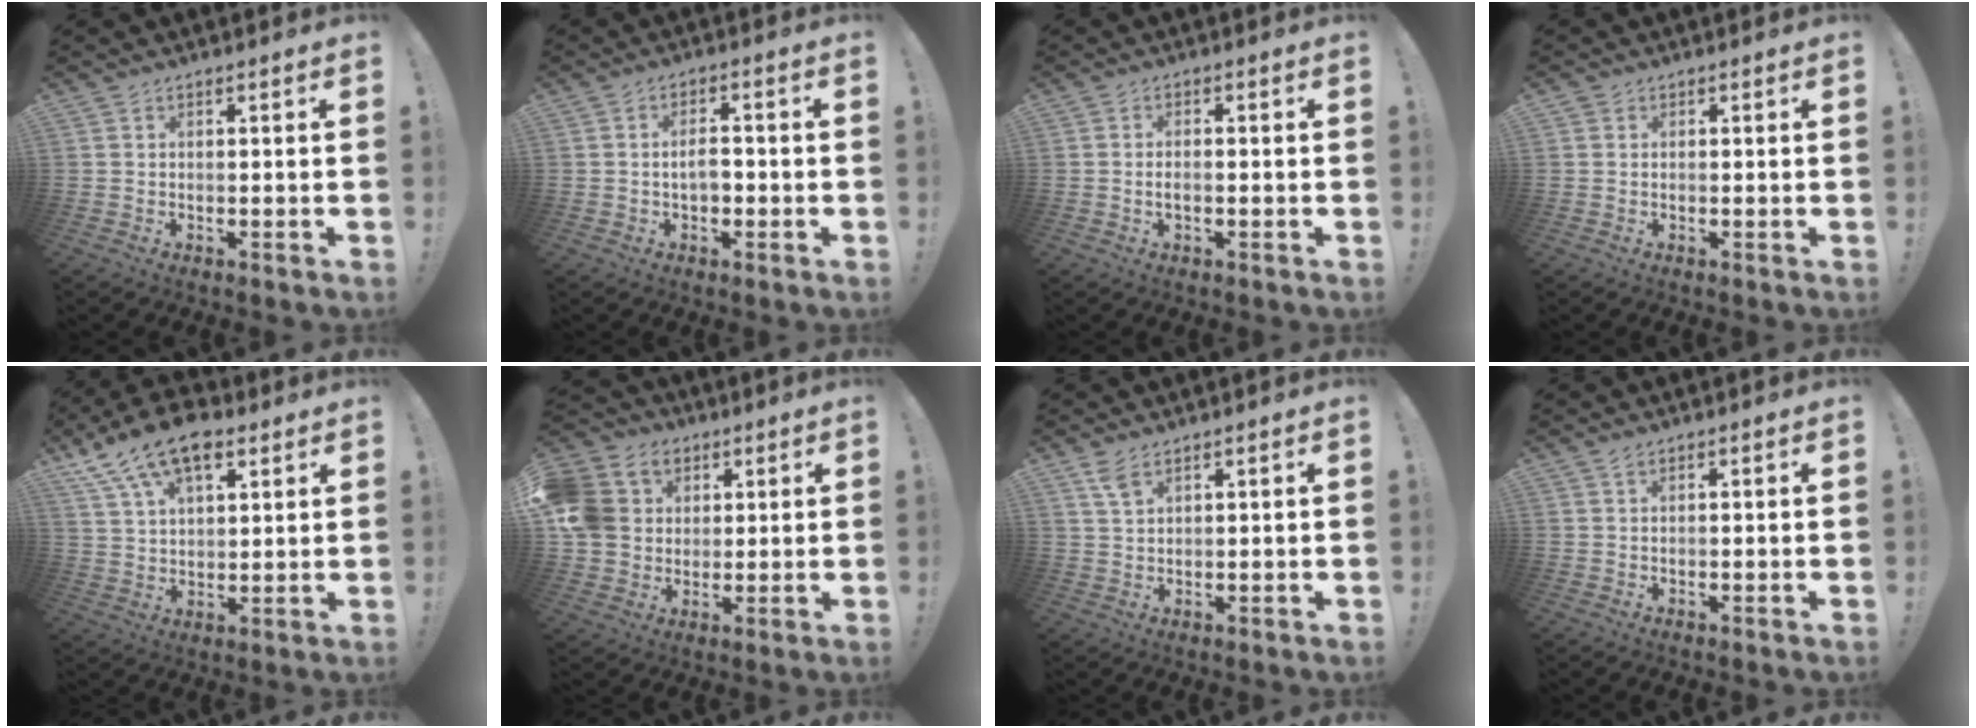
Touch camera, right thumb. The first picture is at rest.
{"total": 4.2, "force": [-0.7, 2.3, 3.4], "torque": [-0.044, 0.005, -0.015]}
{"total": 1.9, "force": [-0.6, 0.8, 1.6], "torque": [-0.030, 0.006, -0.011]}
{"total": 0.8, "force": [0.3, 0.8, 0.0], "torque": [0.007, -0.001, 0.003]}
{"total": 14.1, "force": [8.6, 6.9, 8.8], "torque": [-0.155, -0.040, 0.158]}
{"total": 13.4, "force": [3.2, 11.8, 5.6], "torque": [-0.100, -0.005, 0.068]}
{"total": 4.2, "force": [2.9, 1.6, 2.7], "torque": [-0.043, -0.016, 0.050]}
{"total": 0.9, "force": [0.8, 0.2, 0.4], "torque": [-0.001, -0.002, 0.013]}